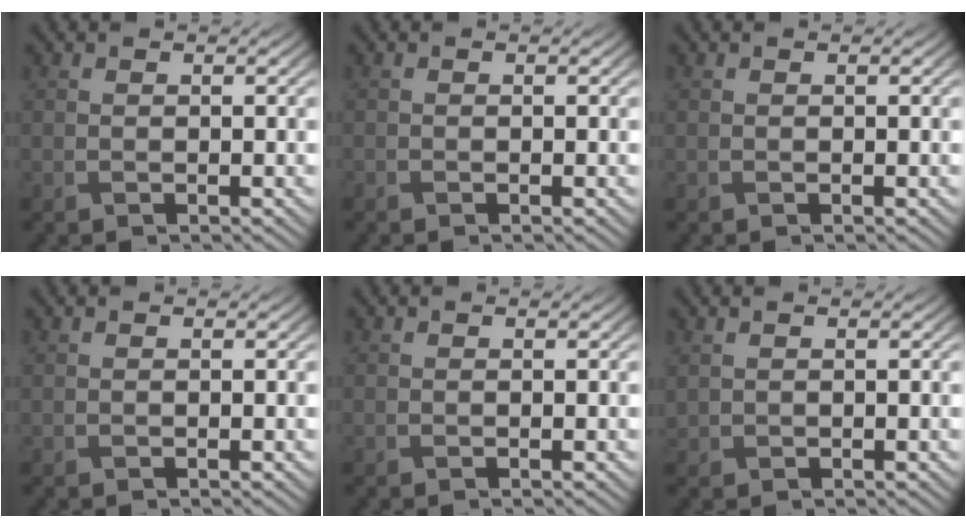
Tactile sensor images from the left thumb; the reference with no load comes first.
{"total": 0.0}
{"total": 0.0}
{"total": 0.0}
{"total": 0.0}
{"total": 0.8, "force": [0.6, 0.5, 0.2], "torque": [-0.009, -0.001, 0.015]}